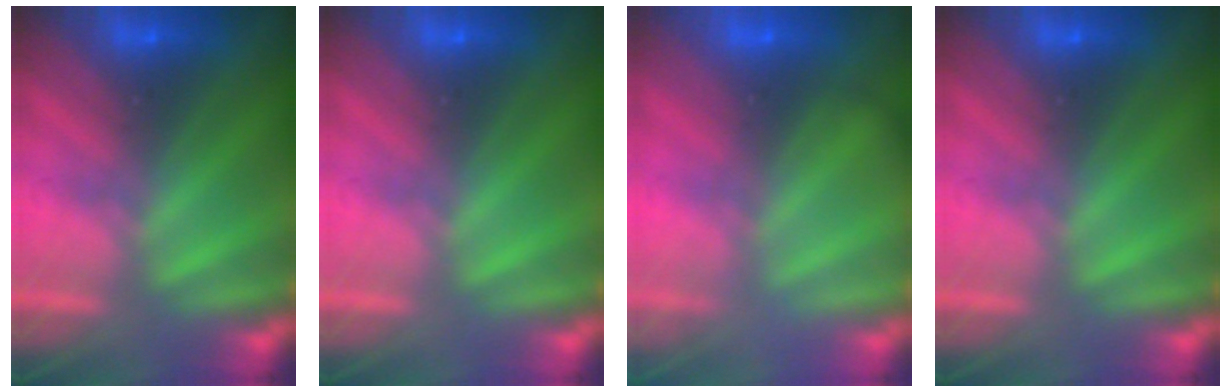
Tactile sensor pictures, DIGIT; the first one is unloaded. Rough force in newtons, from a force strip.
{"total": 0.0}
{"total": 2.1}
{"total": 0.0}